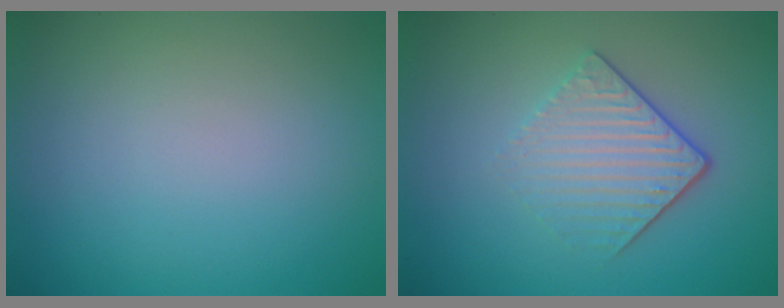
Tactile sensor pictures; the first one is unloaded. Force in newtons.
{"total": 4.0, "press": 2.8, "slide": 2.8}